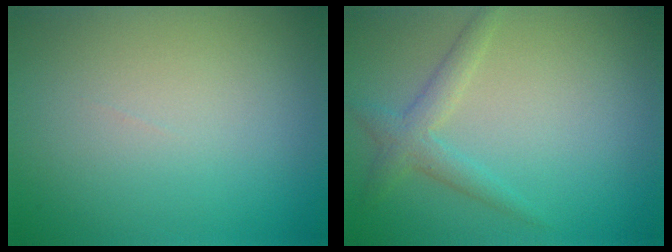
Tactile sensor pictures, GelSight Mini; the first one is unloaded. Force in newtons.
{"total": 2.4, "press": 2.4, "slide": 0.2}